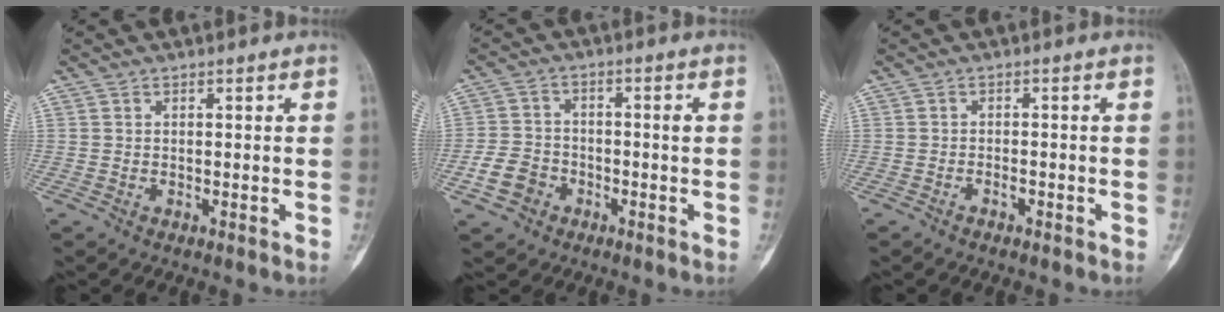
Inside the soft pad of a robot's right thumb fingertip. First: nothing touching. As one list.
[{"total": 6.5, "force": [-2.6, 4.9, 3.3], "torque": [-0.052, 0.025, -0.050]}, {"total": 1.1, "force": [-0.8, 0.4, 0.7], "torque": [-0.015, 0.007, -0.015]}]